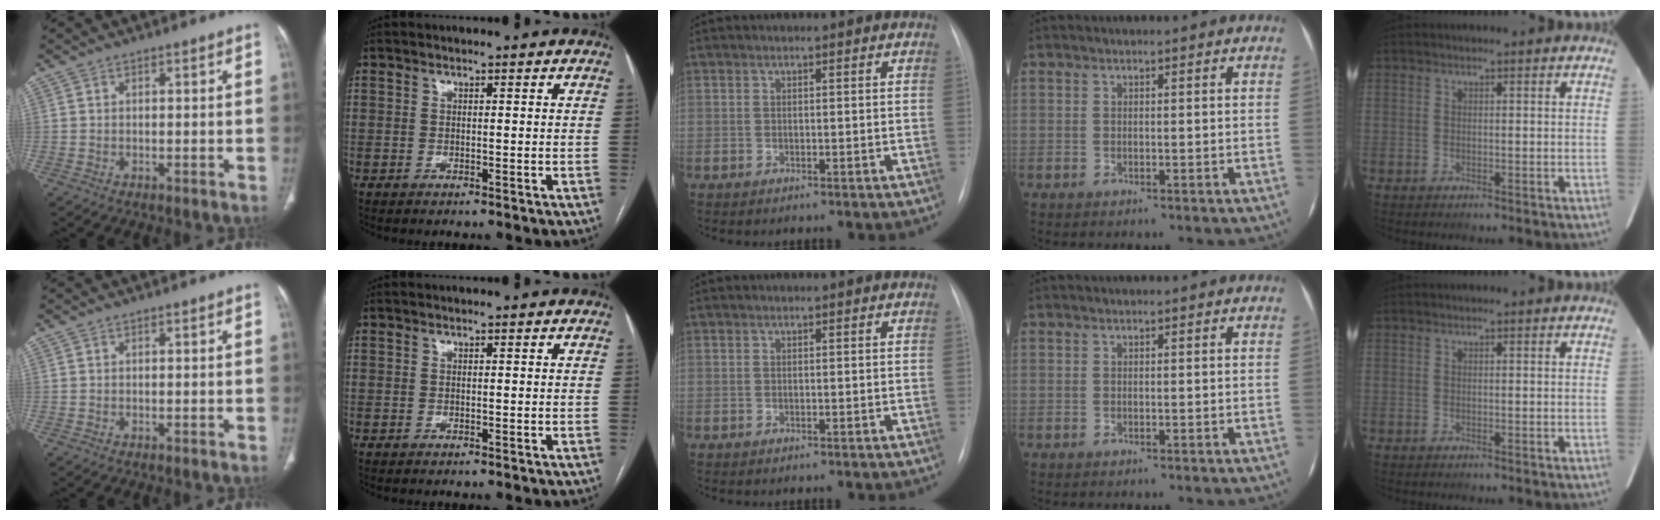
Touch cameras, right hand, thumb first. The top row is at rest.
{}